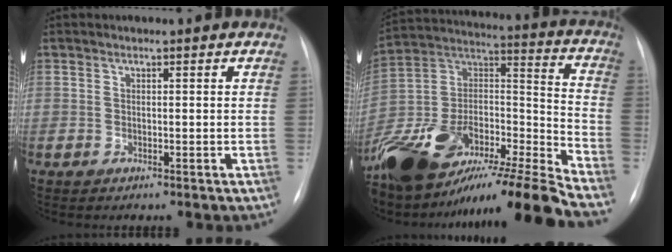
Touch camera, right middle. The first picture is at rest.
{"total": 26.4, "force": [-21.7, 2.3, 14.8], "torque": [-0.248, 0.003, -0.379]}